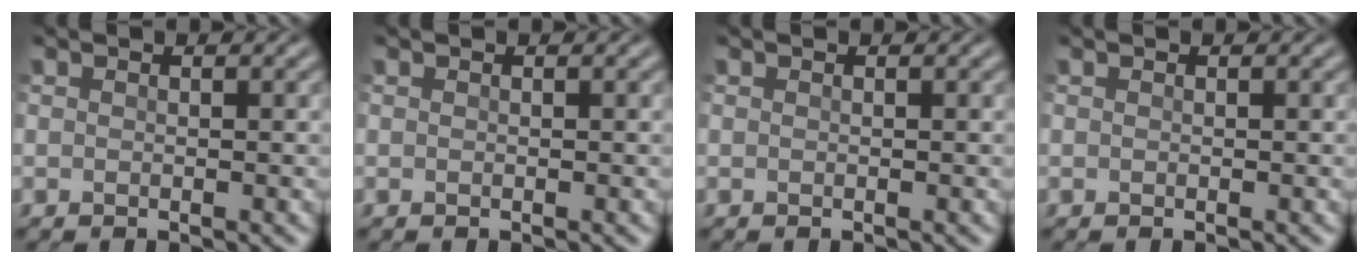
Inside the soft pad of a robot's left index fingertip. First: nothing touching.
{"total": 0.0}
{"total": 0.0}
{"total": 0.0}